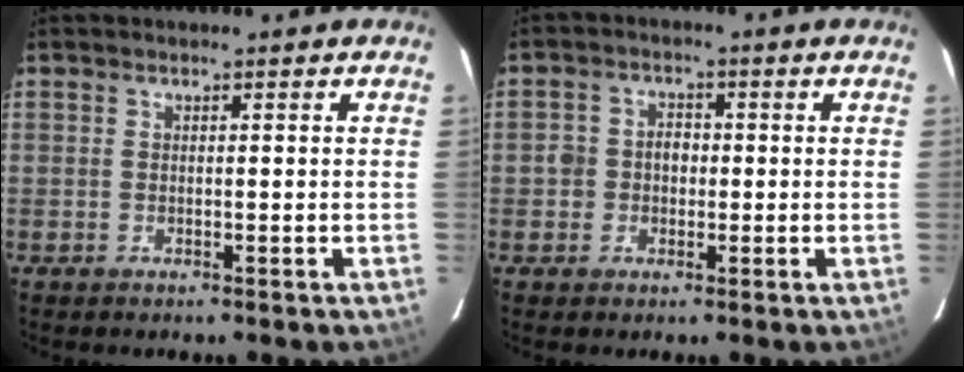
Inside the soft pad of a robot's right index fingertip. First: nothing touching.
{"total": 4.0, "force": [-0.9, 3.6, 1.3], "torque": [-0.026, 0.012, -0.017]}